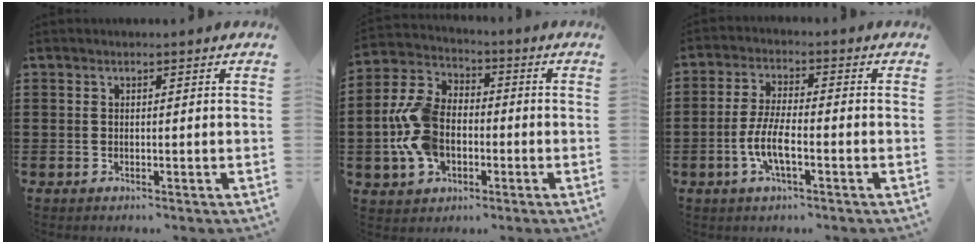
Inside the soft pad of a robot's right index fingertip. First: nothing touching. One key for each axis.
{"total": 10.6, "fx": -1.5, "fy": 7.3, "fz": 7.6, "tx": -0.193, "ty": 0.008, "tz": -0.033}
{"total": 6.1, "fx": -2.2, "fy": 1.6, "fz": 5.5, "tx": -0.126, "ty": -0.011, "tz": -0.048}